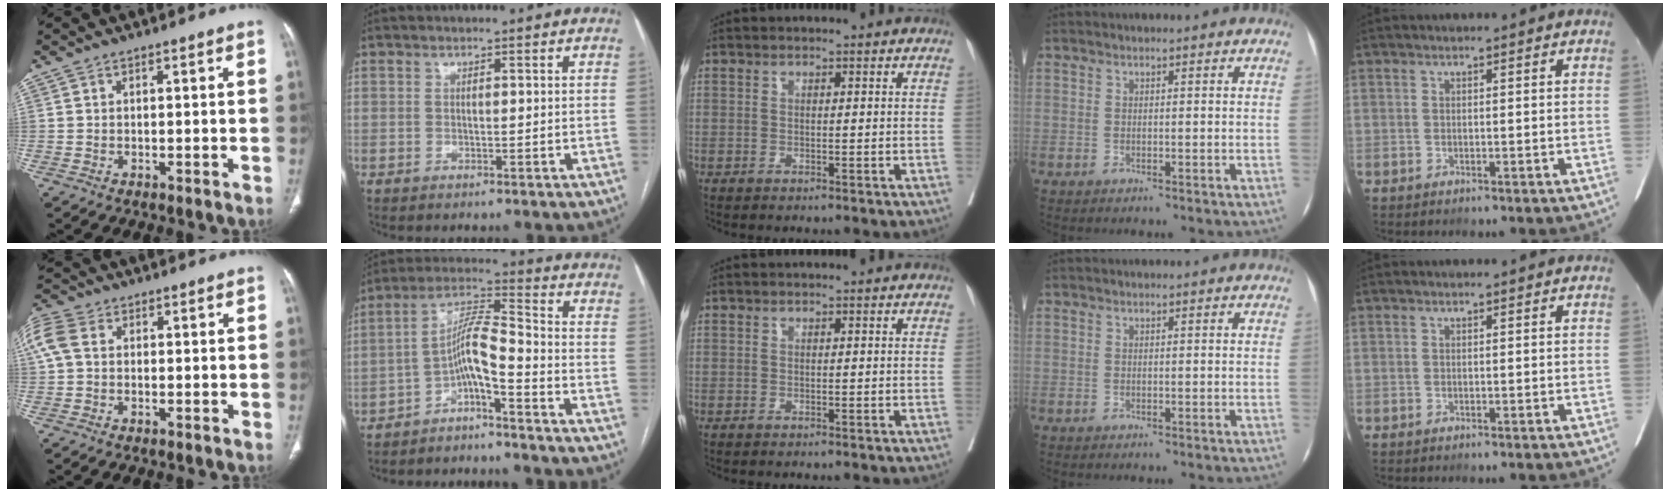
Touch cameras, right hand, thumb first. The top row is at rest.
{"thumb": {"total": 7.2, "force": [0.8, 5.3, 4.8], "torque": [-0.123, 0.020, 0.014]}, "index": {"total": 6.8, "force": [-3.7, 0.5, 5.7], "torque": [-0.108, 0.017, -0.070]}}